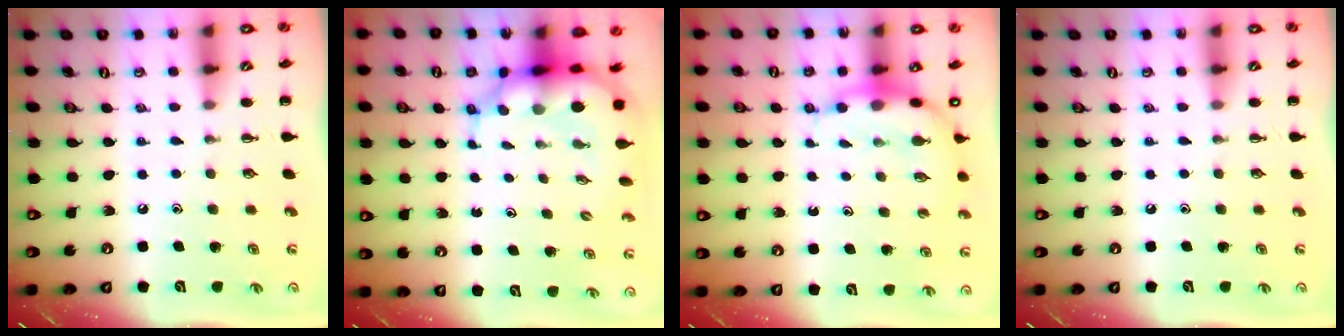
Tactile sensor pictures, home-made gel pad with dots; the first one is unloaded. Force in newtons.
{"total": 8.4, "press": 8.0, "slide": 2.6}
{"total": 6.9, "press": 6.7, "slide": 1.8}
{"total": 0.0}